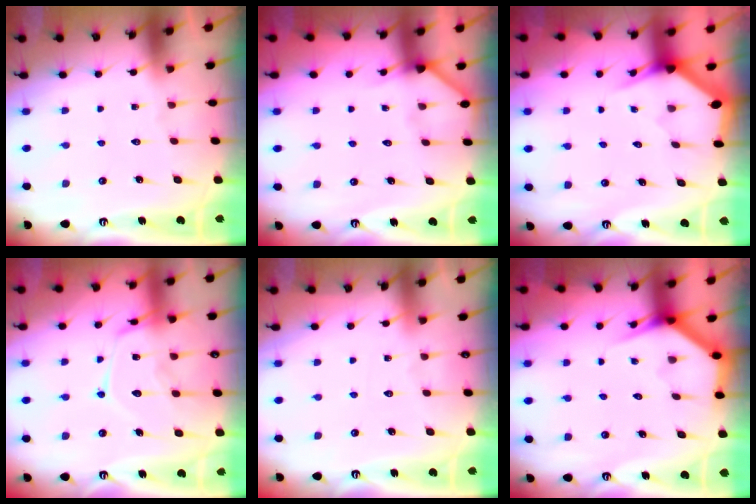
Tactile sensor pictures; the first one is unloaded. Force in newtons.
{"total": 3.7, "press": 3.7, "slide": 0.3}
{"total": 3.2, "press": 3.2, "slide": 0.1}
{"total": 15.5, "press": 15.5, "slide": 1.2}
{"total": 2.2, "press": 2.2, "slide": 0.3}
{"total": 3.4, "press": 3.4, "slide": 0.3}